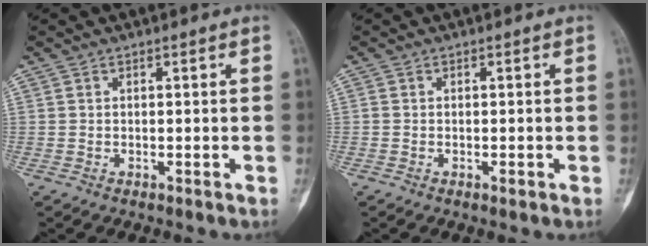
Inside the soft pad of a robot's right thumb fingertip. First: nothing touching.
{"total": 0.8, "force": [-0.4, 0.4, 0.6], "torque": [-0.008, -0.001, -0.009]}